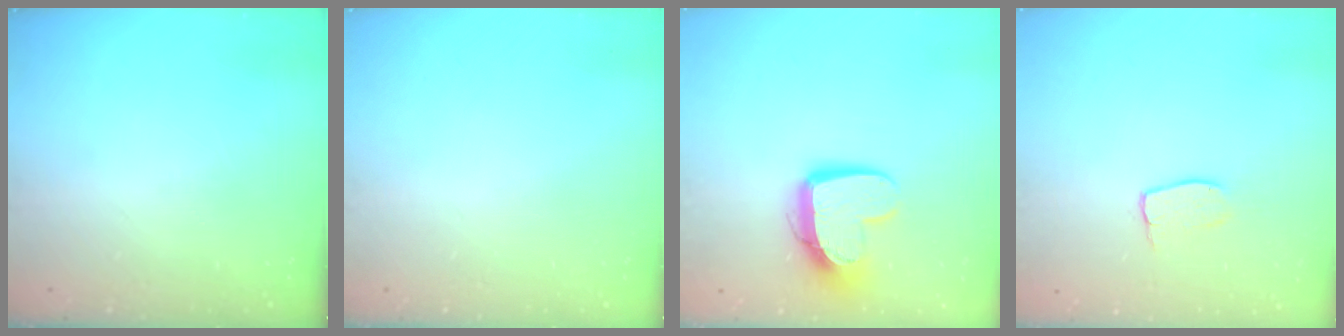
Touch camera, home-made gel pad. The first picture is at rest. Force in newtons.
{"total": 0.0}
{"total": 12.9, "press": 12.8, "slide": 1.1}
{"total": 6.3, "press": 6.3, "slide": 0.2}